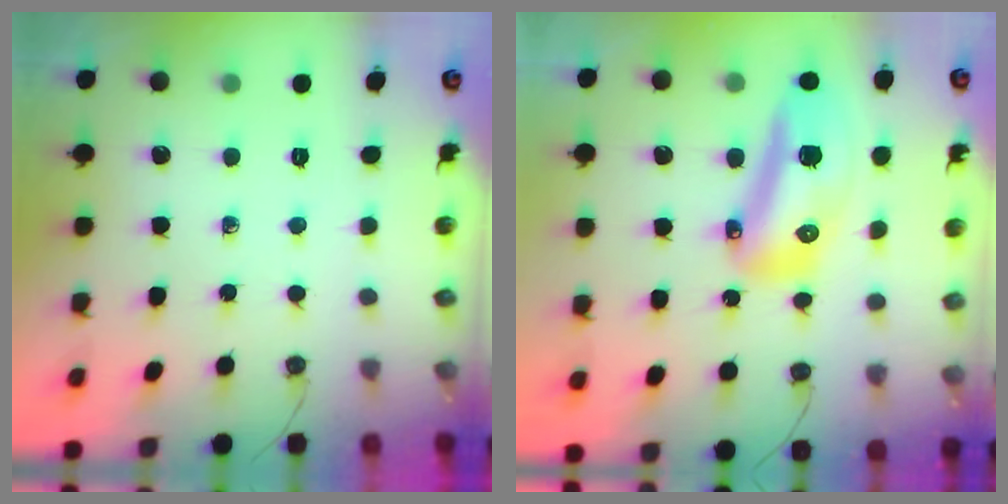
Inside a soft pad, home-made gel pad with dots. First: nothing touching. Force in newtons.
{"total": 16.8, "press": 16.7, "slide": 1.9}